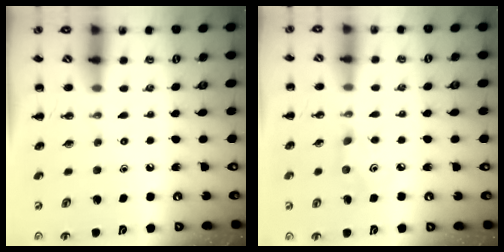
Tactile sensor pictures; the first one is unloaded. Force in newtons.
{"total": 3.3, "press": 3.2, "slide": 0.8}